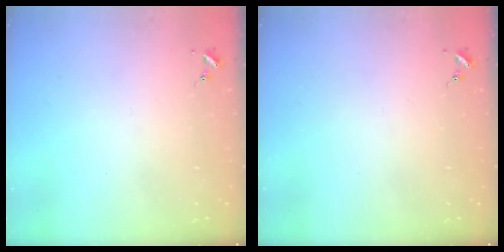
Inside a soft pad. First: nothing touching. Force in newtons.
{"total": 0.0}